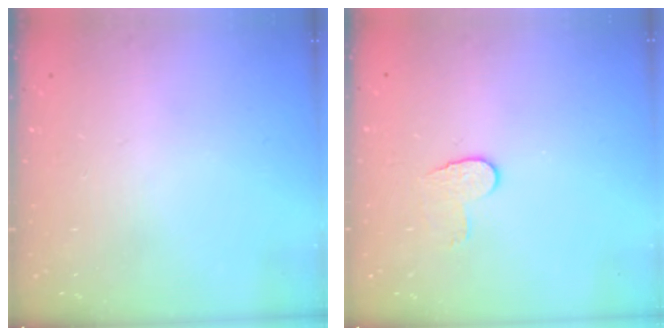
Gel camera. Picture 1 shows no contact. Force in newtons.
{"total": 6.1, "press": 6.1, "slide": 0.5}